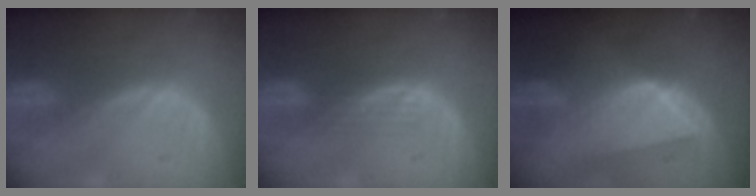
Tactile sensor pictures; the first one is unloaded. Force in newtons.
{"total": 2.4, "press": 2.3, "slide": 0.4}
{"total": 8.8, "press": 7.9, "slide": 3.9}